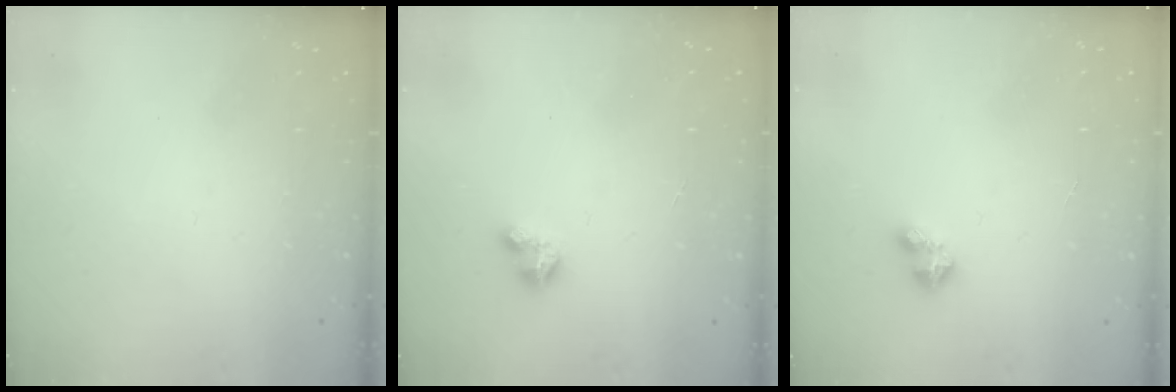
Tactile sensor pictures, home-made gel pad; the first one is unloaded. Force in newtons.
{"total": 1.9, "press": 1.9, "slide": 0.3}
{"total": 2.9, "press": 2.9, "slide": 0.2}